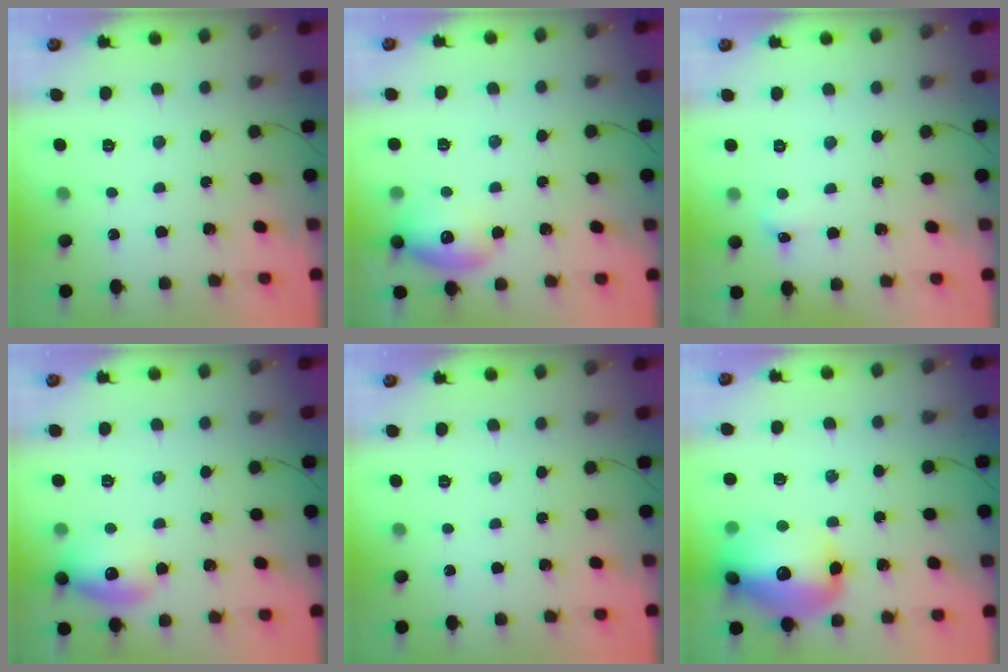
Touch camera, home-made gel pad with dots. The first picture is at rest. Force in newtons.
{"total": 14.1, "press": 14.0, "slide": 1.2}
{"total": 4.7, "press": 4.5, "slide": 1.3}
{"total": 13.5, "press": 13.4, "slide": 0.9}
{"total": 0.0}
{"total": 19.5, "press": 19.2, "slide": 3.2}